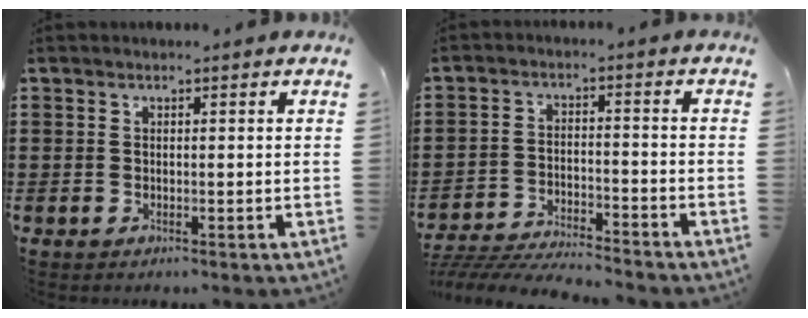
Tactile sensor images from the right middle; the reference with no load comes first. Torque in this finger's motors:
{"motor_torque": [0.25, -0.12, 0.12, 0.13]}